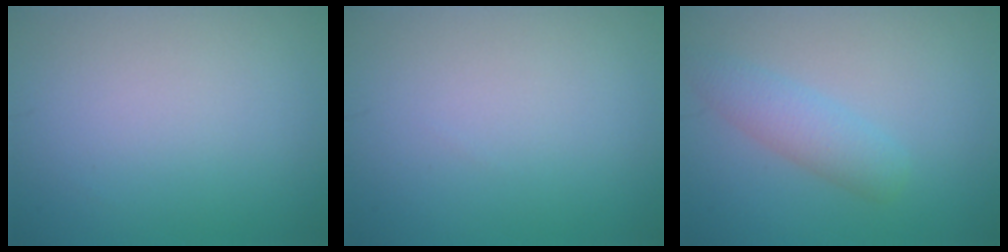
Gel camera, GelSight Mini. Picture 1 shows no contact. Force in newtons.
{"total": 0.0}
{"total": 2.9, "press": 2.9, "slide": 0.1}